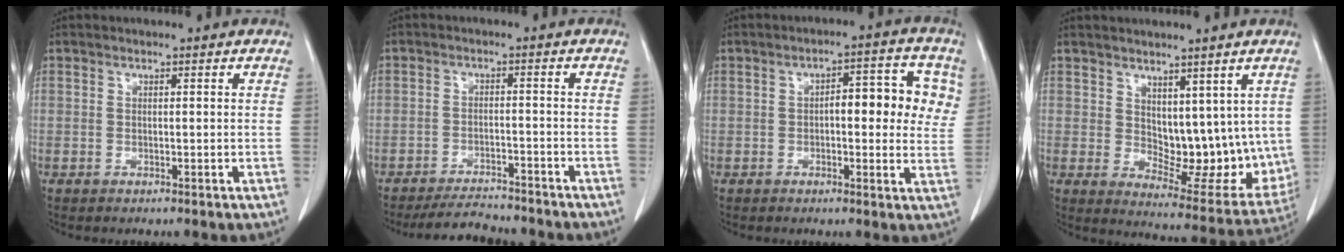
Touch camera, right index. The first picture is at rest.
{"total": 6.4, "force": [-6.1, 1.5, 1.3], "torque": [-0.016, -0.006, -0.098]}
{"total": 9.8, "force": [1.6, 3.7, 8.9], "torque": [-0.104, 0.028, 0.017]}
{"total": 12.1, "force": [4.0, 6.4, 9.5], "torque": [-0.117, -0.018, 0.082]}